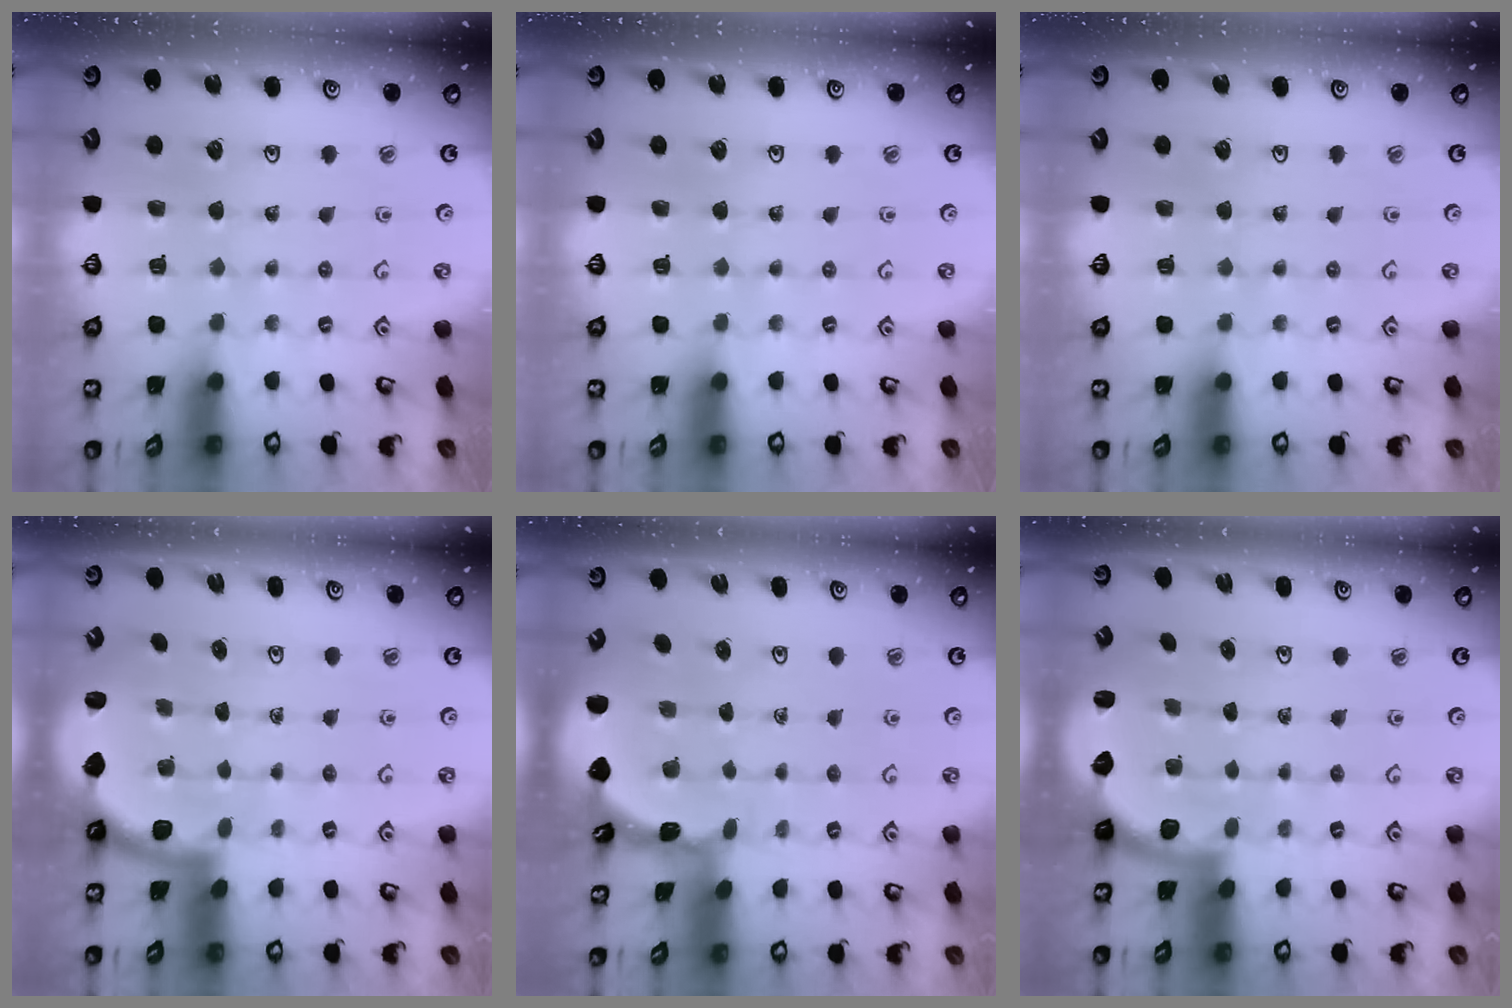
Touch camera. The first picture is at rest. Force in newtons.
{"total": 0.0}
{"total": 0.0}
{"total": 1.8, "press": 1.8, "slide": 0.1}
{"total": 1.7, "press": 1.7, "slide": 0.2}
{"total": 2.6, "press": 2.2, "slide": 1.3}